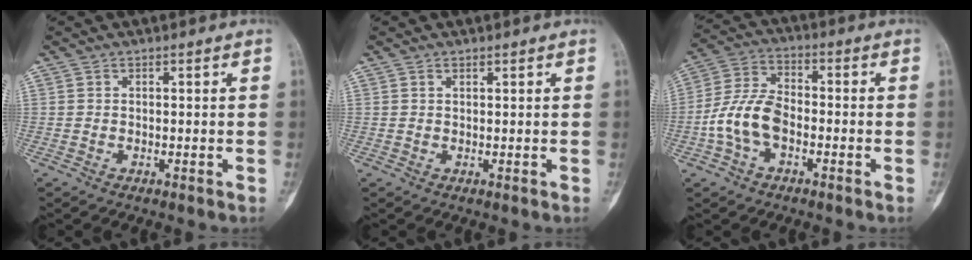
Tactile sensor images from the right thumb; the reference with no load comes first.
{"total": 0.6, "force": [0.4, 0.2, 0.3], "torque": [-0.008, -0.002, 0.008]}
{"total": 9.9, "force": [-2.9, 5.9, 7.4], "torque": [-0.152, 0.033, -0.062]}